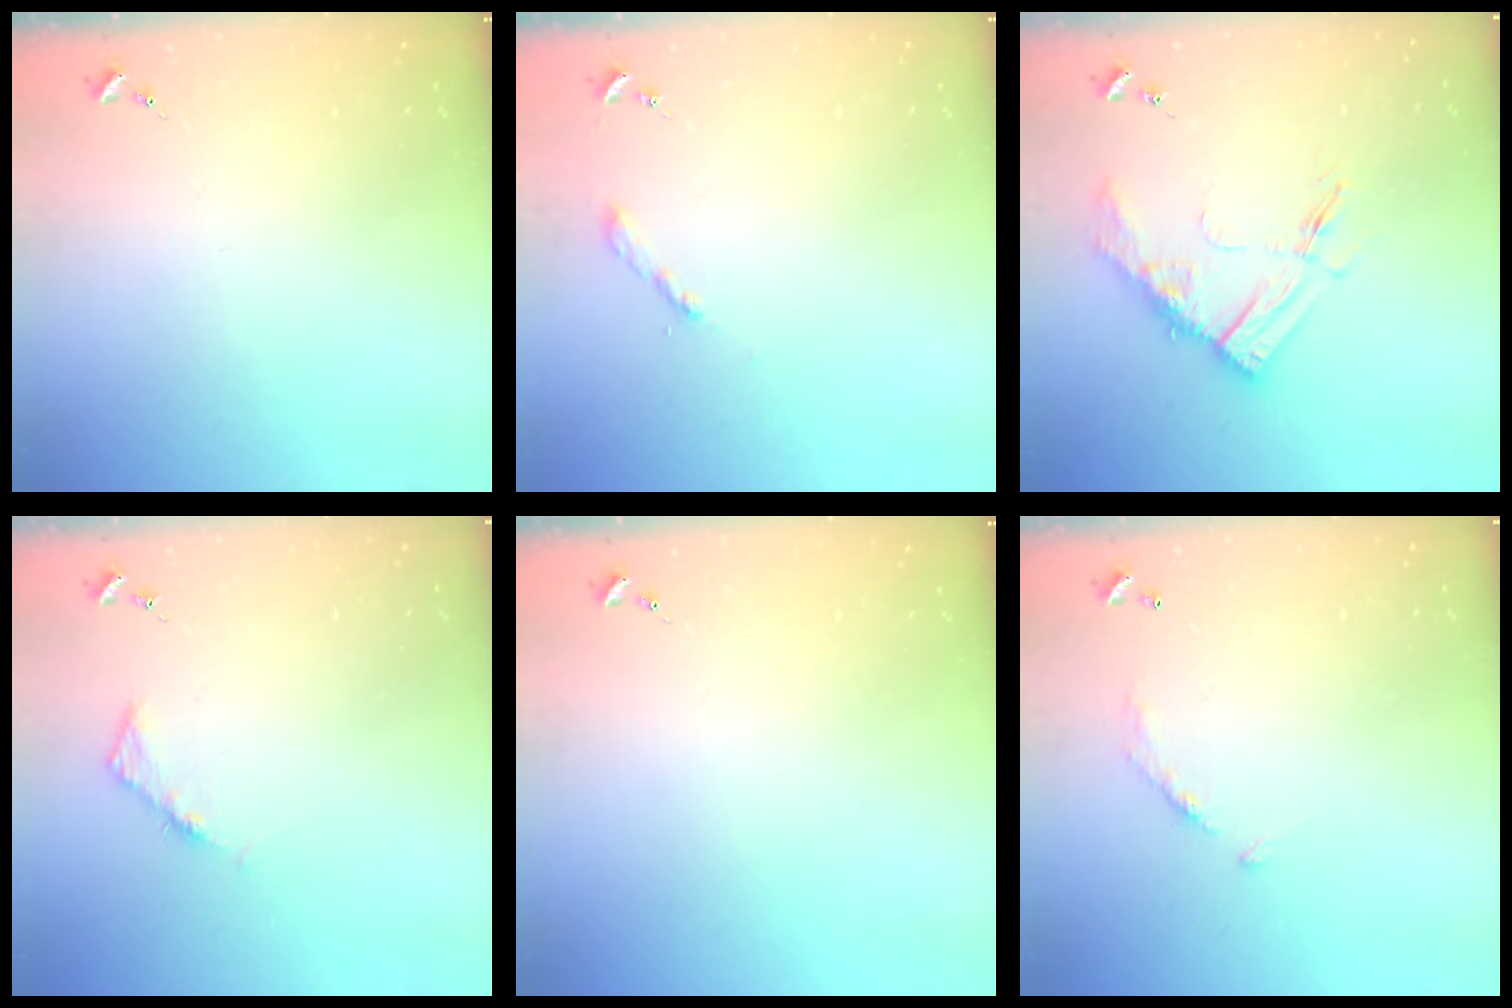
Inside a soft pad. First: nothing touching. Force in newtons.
{"total": 2.0, "press": 2.0, "slide": 0.2}
{"total": 12.4, "press": 12.4, "slide": 0.9}
{"total": 4.1, "press": 4.0, "slide": 0.5}
{"total": 0.0}
{"total": 6.5, "press": 6.5, "slide": 0.4}